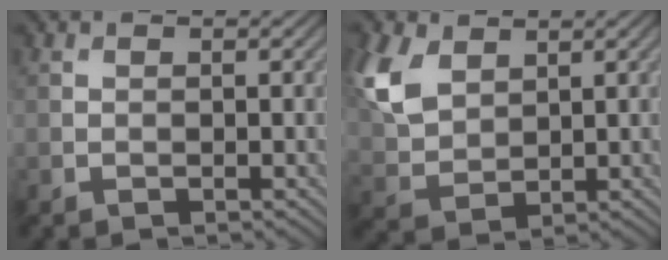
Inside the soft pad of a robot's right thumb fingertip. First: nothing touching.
{"total": 8.4, "force": [3.7, 5.3, 5.3], "torque": [-0.166, 0.015, 0.081]}